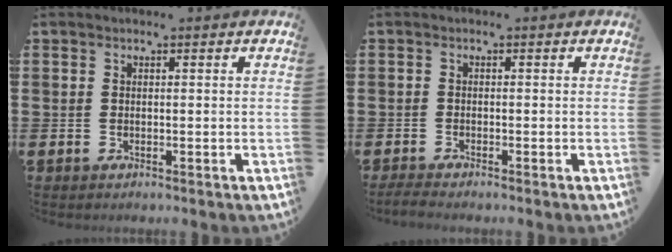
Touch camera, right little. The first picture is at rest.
{"total": 1.0, "force": [-0.8, 0.0, 0.6], "torque": [-0.011, 0.000, -0.017]}